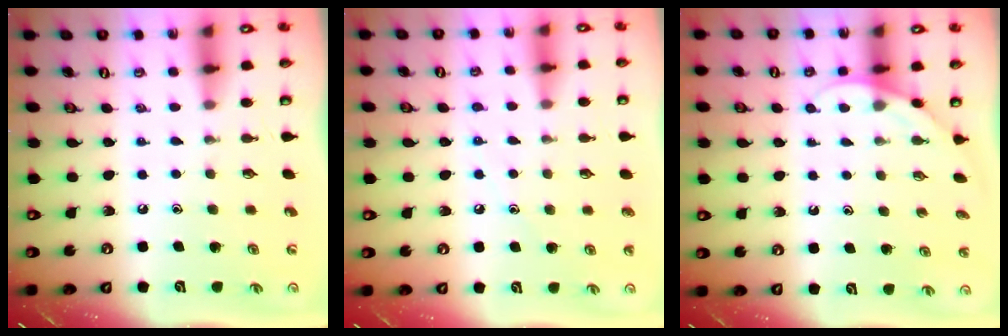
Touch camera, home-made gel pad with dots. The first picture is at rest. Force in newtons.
{"total": 5.1, "press": 5.1, "slide": 0.5}
{"total": 3.9, "press": 3.9, "slide": 0.2}